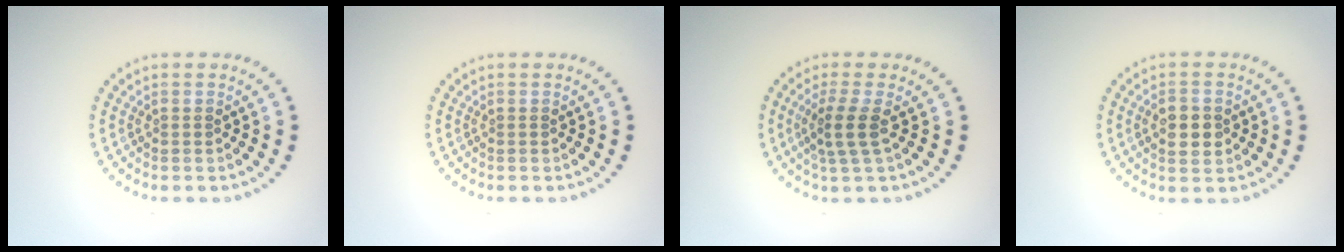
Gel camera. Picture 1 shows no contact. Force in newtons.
{"total": 0.0}
{"total": 2.7, "press": 2.1, "slide": 1.6}
{"total": 2.9, "press": 2.9, "slide": 0.1}